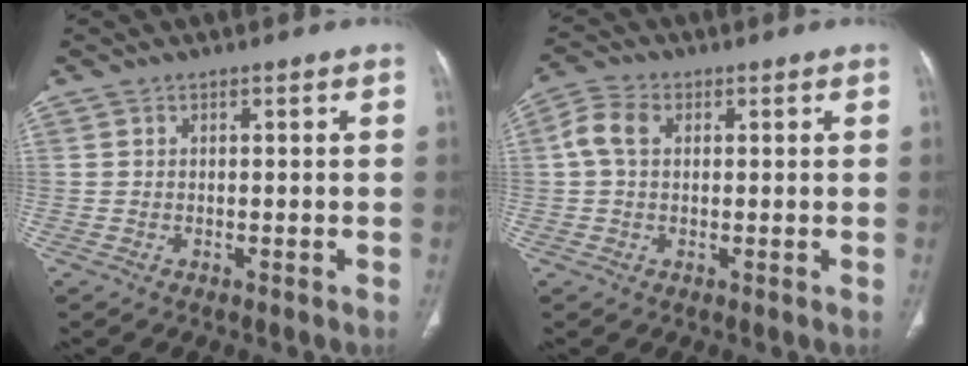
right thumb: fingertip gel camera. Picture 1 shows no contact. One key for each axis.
{"total": 5.0, "fx": 1.0, "fy": 3.4, "fz": 3.5, "tx": -0.081, "ty": 0.016, "tz": 0.017}